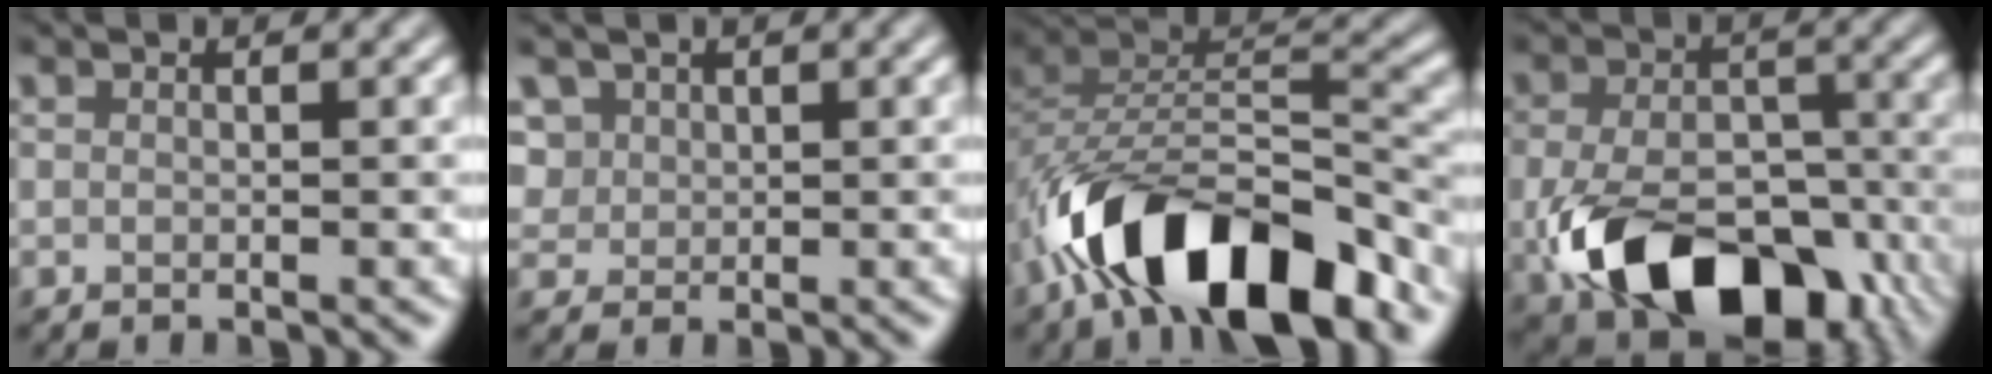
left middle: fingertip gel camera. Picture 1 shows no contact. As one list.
[{"total": 3.4, "force": [1.6, 2.6, 1.4], "torque": [-0.042, 0.012, 0.036]}, {"total": 12.2, "force": [-7.5, 5.5, 7.9], "torque": [-0.126, -0.002, -0.136]}, {"total": 12.0, "force": [-5.2, 7.4, 7.9], "torque": [-0.160, -0.027, -0.076]}]